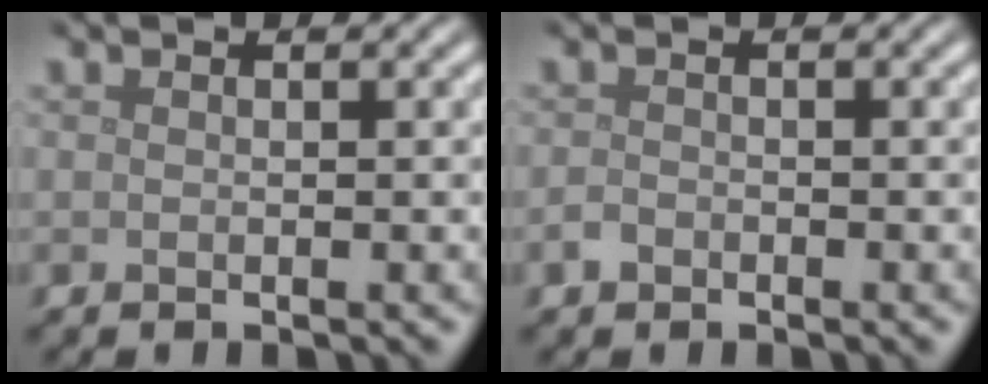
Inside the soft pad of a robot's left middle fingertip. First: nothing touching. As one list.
[{"total": 1.0, "force": [-0.6, 0.7, 0.3], "torque": [-0.005, -0.001, -0.014]}]